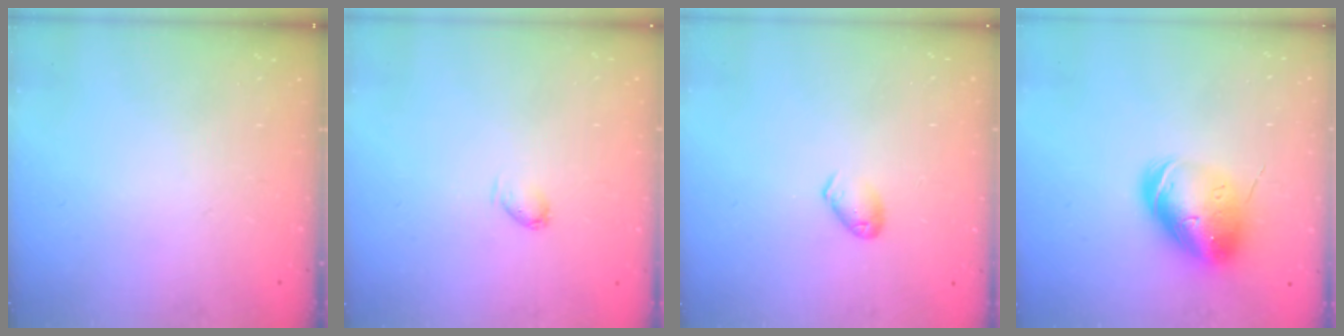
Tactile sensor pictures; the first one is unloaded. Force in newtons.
{"total": 3.0, "press": 3.0, "slide": 0.5}
{"total": 4.8, "press": 4.7, "slide": 0.7}
{"total": 11.9, "press": 11.7, "slide": 2.1}